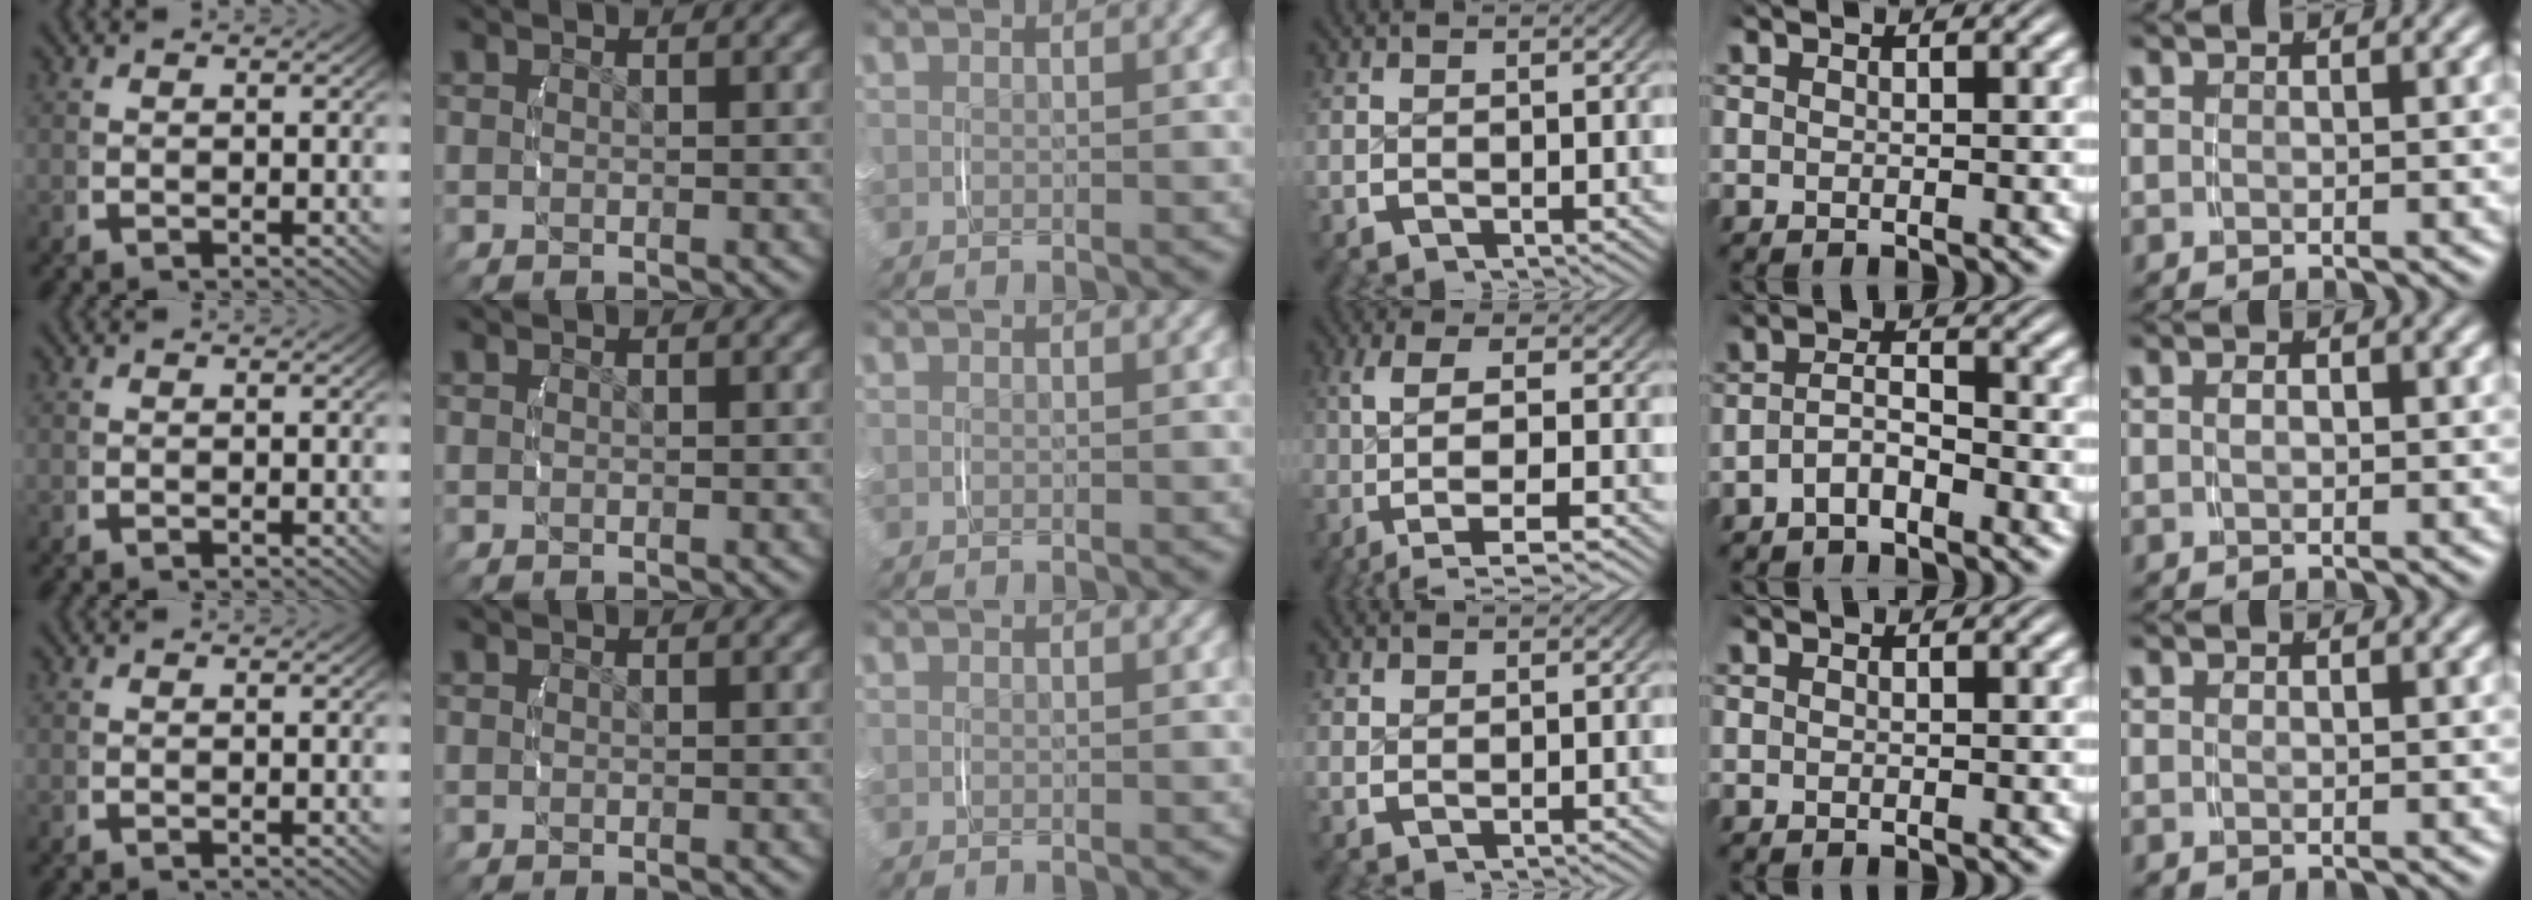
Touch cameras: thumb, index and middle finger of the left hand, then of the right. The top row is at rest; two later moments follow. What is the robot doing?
{"motion": "lift_and_place", "object": "backpack"}